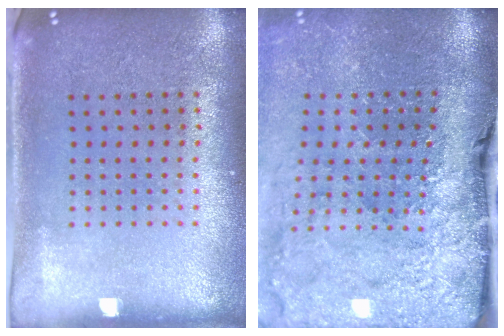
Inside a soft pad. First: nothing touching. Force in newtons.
{"total": 4.6, "press": 3.6, "slide": 2.9}